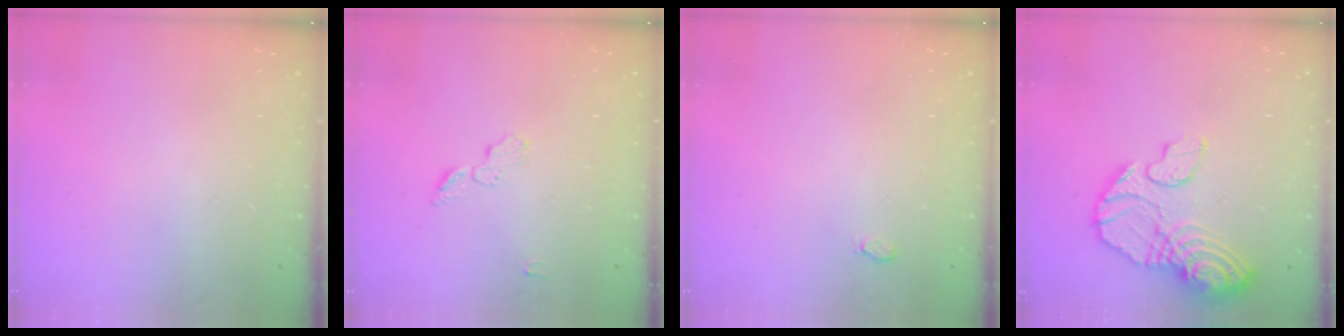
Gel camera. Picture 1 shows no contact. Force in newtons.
{"total": 5.3, "press": 5.3, "slide": 0.3}
{"total": 4.5, "press": 4.4, "slide": 0.9}
{"total": 15.8, "press": 15.6, "slide": 1.9}